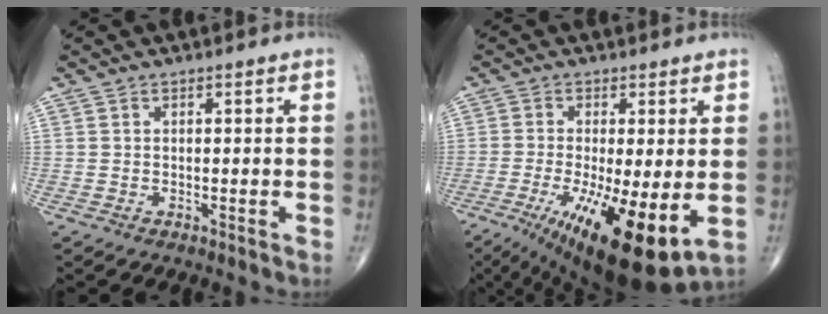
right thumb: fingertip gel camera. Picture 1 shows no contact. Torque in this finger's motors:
{"motor_torque": [2.58, 2.08, 0.48, -0.41, 0.50]}